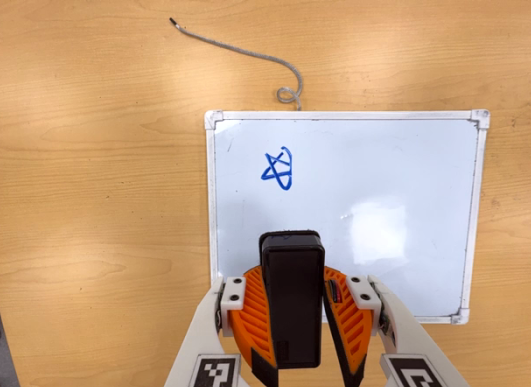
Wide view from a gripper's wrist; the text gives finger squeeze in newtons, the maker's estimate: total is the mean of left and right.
{"total": 11.6, "left": 10.1, "right": 13.1}